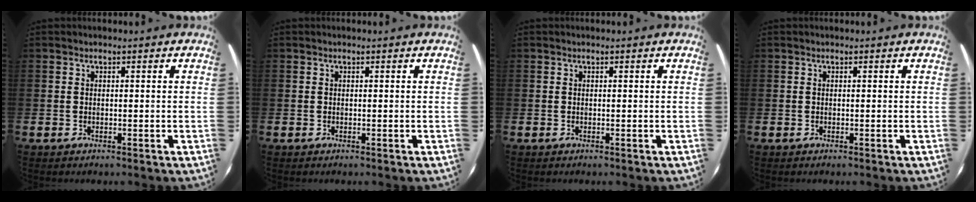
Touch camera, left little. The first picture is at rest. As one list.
[{"total": 0.0}, {"total": 0.0}, {"total": 0.0}]